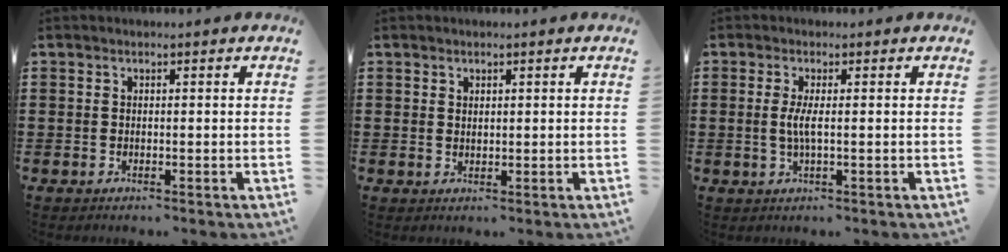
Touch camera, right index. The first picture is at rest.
{"total": 0.9, "force": [0.8, 0.5, 0.2], "torque": [-0.005, 0.002, 0.015]}
{"total": 2.8, "force": [-0.1, 0.1, 2.7], "torque": [-0.068, -0.011, -0.008]}